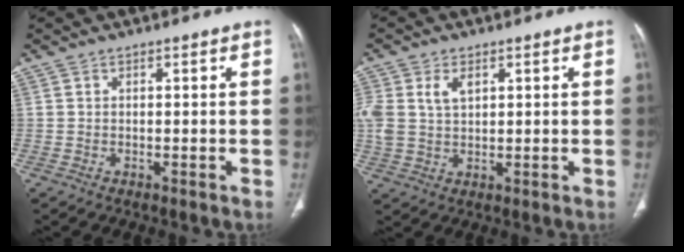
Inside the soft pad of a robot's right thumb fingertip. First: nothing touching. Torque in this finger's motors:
{"motor_torque": [0.10, 0.11, 0.42, 0.53, 0.07]}